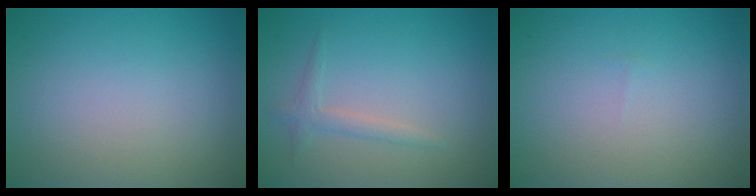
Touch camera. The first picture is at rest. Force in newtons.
{"total": 1.4, "press": 1.4, "slide": 0.1}
{"total": 0.0}